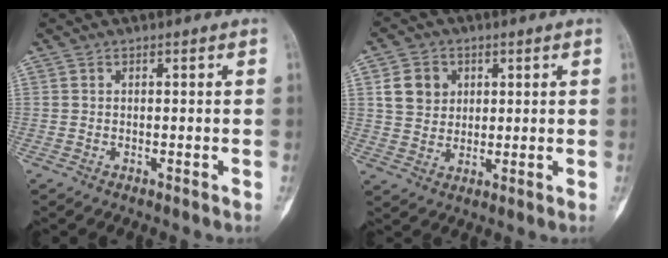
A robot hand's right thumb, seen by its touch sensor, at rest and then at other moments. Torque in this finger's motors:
{"motor_torque": [0.87, 1.01, 0.33, -0.38, 0.22]}